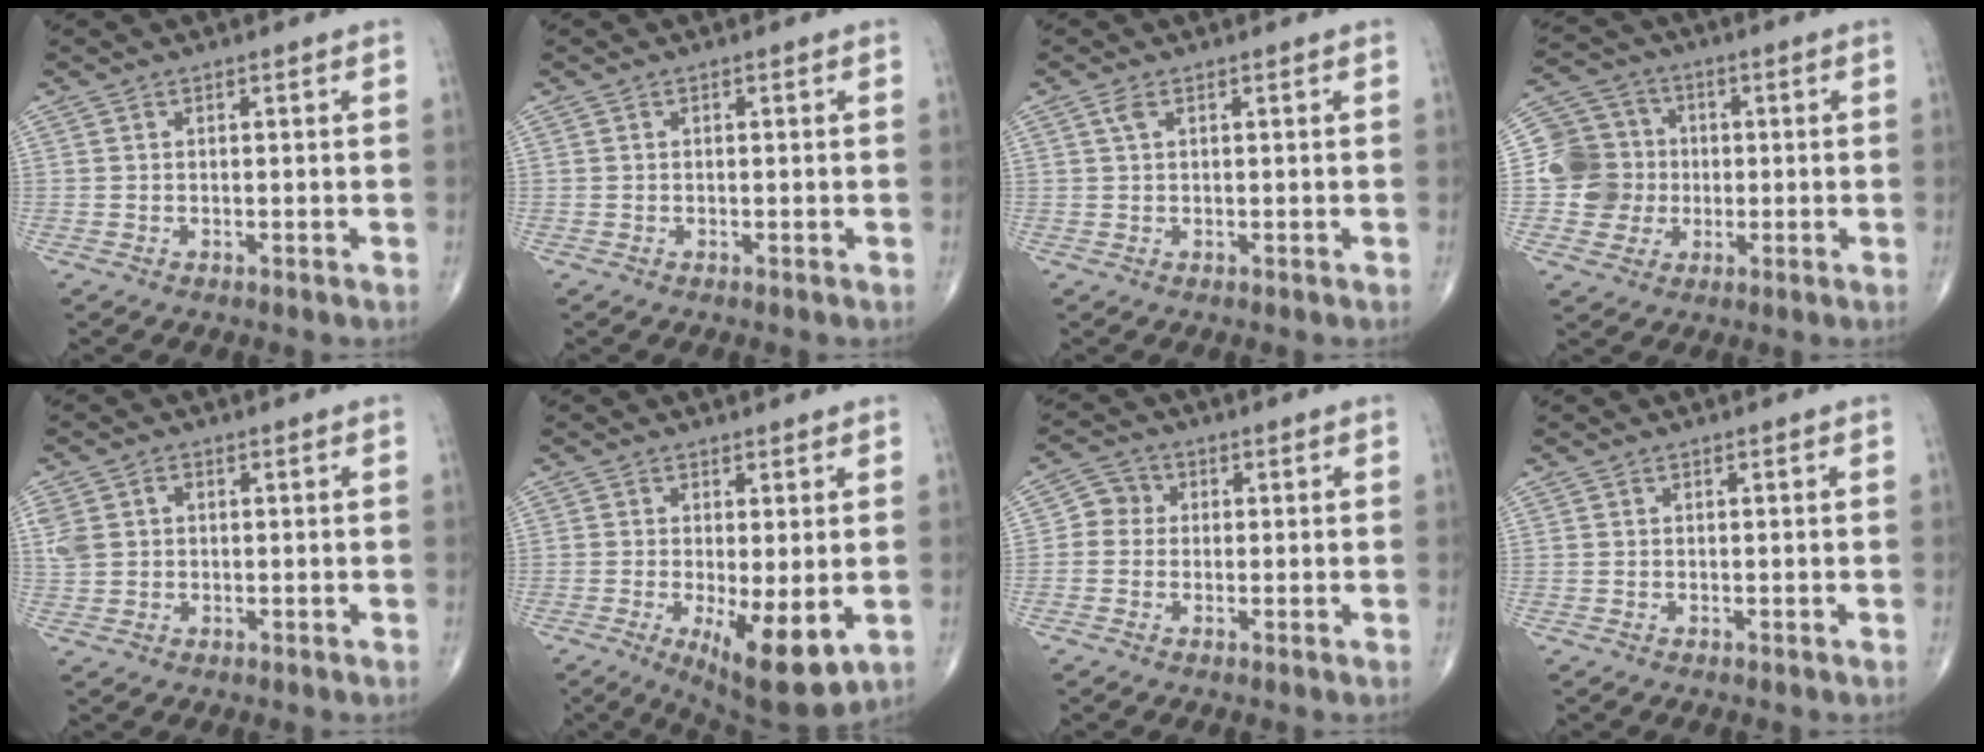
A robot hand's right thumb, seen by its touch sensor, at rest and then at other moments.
{"total": 0.0}
{"total": 1.5, "force": [0.6, 0.6, 1.2], "torque": [-0.032, 0.009, 0.014]}
{"total": 10.5, "force": [-0.5, 10.1, 2.8], "torque": [-0.020, 0.019, -0.011]}
{"total": 5.0, "force": [0.8, 4.1, 2.8], "torque": [-0.062, 0.014, 0.024]}
{"total": 10.7, "force": [-2.5, 3.5, 9.8], "torque": [-0.151, -0.026, -0.028]}
{"total": 3.8, "force": [-0.1, 3.5, 1.3], "torque": [-0.002, 0.010, -0.014]}
{"total": 0.0}